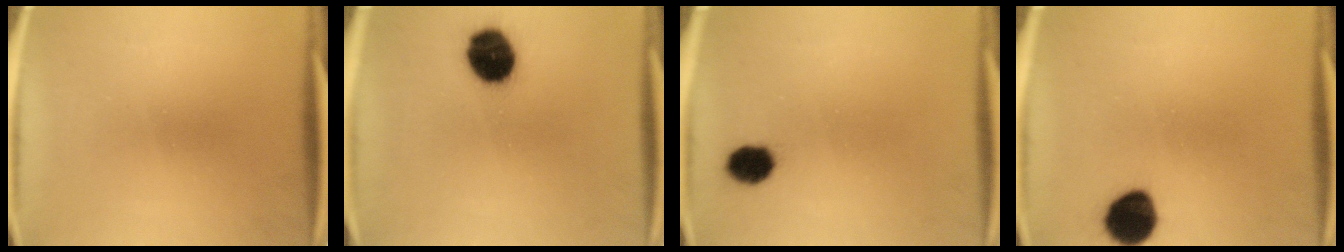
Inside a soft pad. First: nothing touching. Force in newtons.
{"total": 11.9}
{"total": 5.6}
{"total": 10.1}